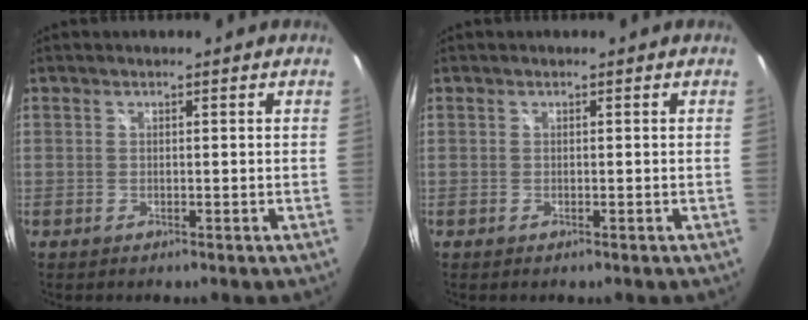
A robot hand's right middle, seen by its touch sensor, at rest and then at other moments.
{"total": 0.0}